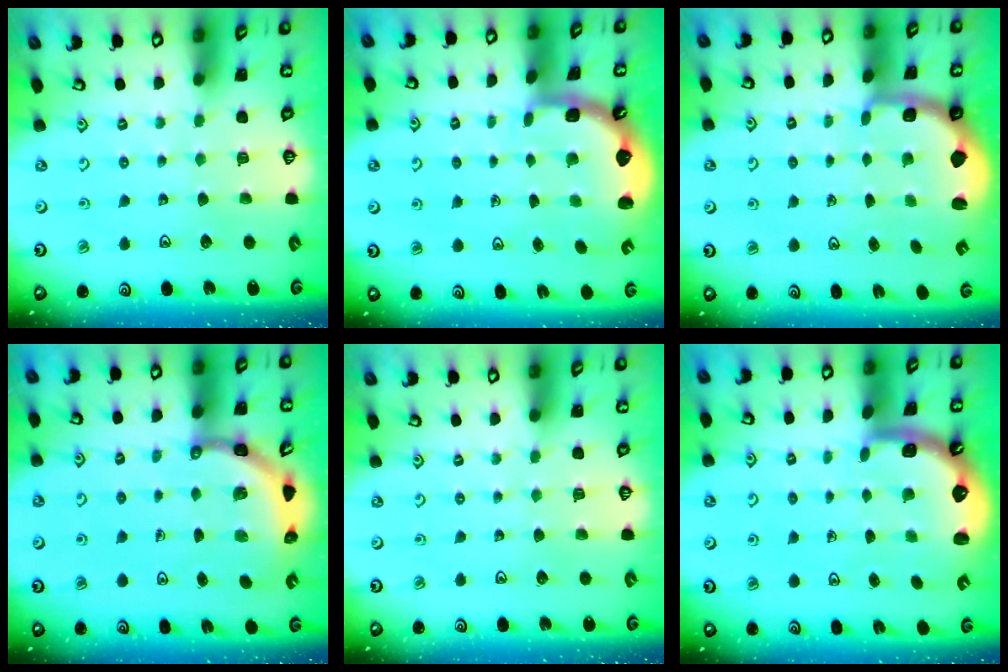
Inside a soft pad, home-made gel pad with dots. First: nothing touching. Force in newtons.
{"total": 2.6, "press": 1.7, "slide": 1.9}
{"total": 2.3, "press": 1.3, "slide": 1.8}
{"total": 3.7, "press": 3.6, "slide": 0.8}
{"total": 0.0}
{"total": 1.9, "press": 1.8, "slide": 0.6}